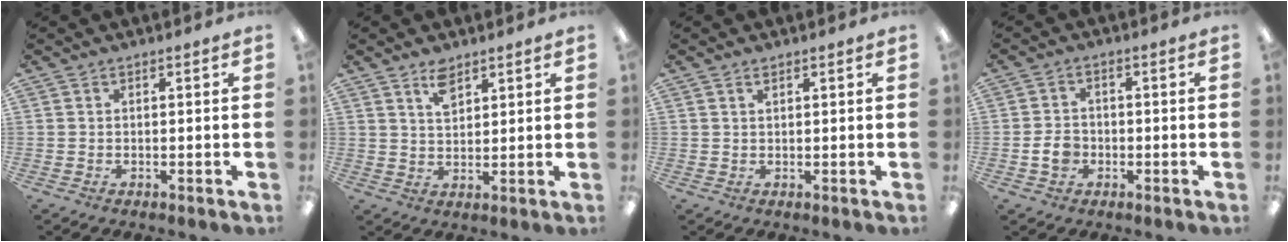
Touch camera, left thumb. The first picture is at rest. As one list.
[{"total": 5.0, "force": [3.5, 2.5, 2.6], "torque": [-0.043, -0.009, 0.062]}, {"total": 0.9, "force": [0.7, 0.5, 0.5], "torque": [-0.011, 0.000, 0.012]}, {"total": 4.4, "force": [-1.3, 3.3, 2.4], "torque": [-0.046, 0.007, -0.025]}]